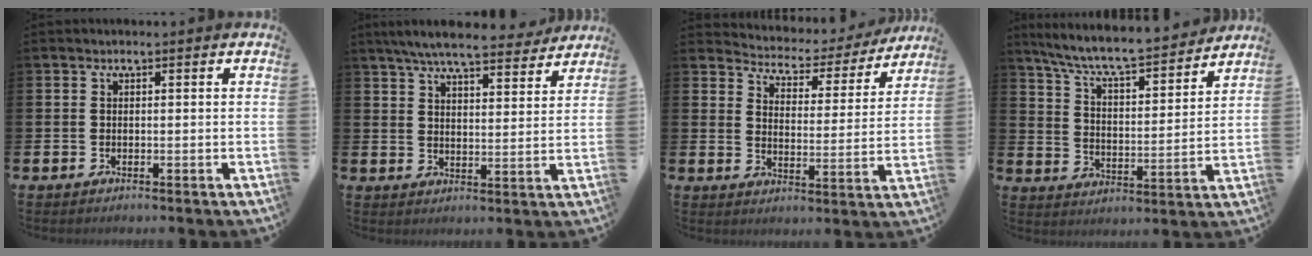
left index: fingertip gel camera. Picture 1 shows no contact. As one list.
[{"total": 7.2, "force": [6.7, 1.1, 2.4], "torque": [-0.061, -0.035, 0.118]}, {"total": 4.1, "force": [3.9, 1.4, 0.2], "torque": [-0.029, -0.040, 0.059]}, {"total": 8.2, "force": [7.6, 0.9, 2.8], "torque": [-0.094, -0.056, 0.131]}]